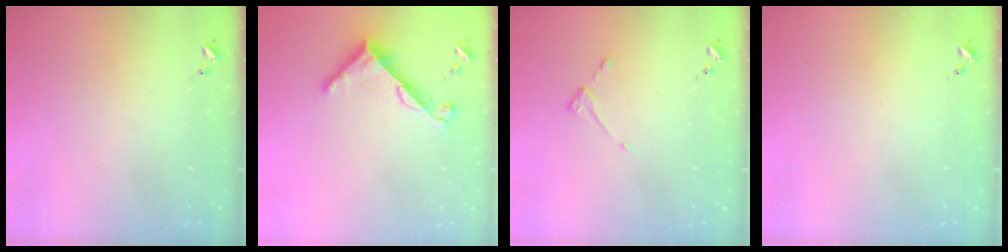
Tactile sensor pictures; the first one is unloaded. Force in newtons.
{"total": 9.0, "press": 9.0, "slide": 0.6}
{"total": 3.9, "press": 3.9, "slide": 0.3}
{"total": 0.0}